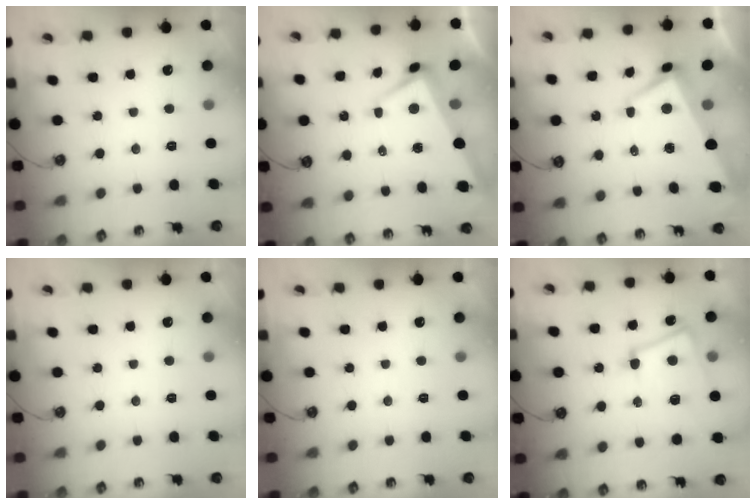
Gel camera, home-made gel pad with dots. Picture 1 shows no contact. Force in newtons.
{"total": 1.1, "press": 0.5, "slide": 1.0}
{"total": 1.7, "press": 1.1, "slide": 1.4}
{"total": 0.0}
{"total": 0.0}
{"total": 7.2, "press": 7.0, "slide": 1.6}